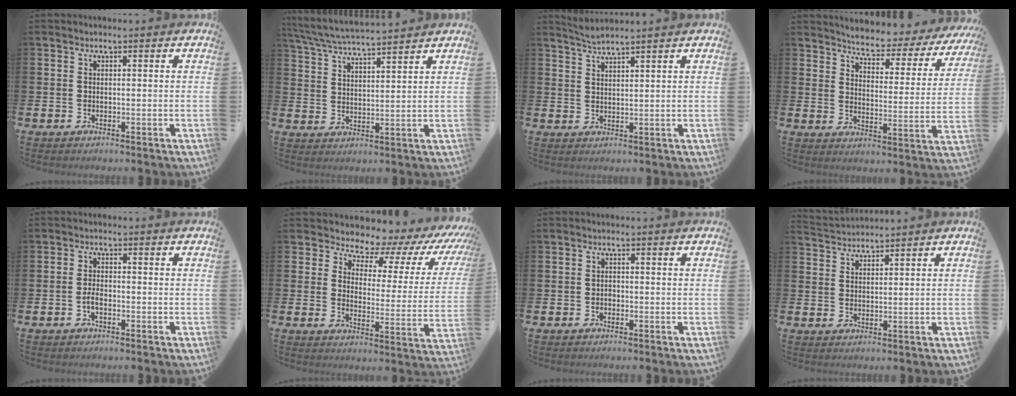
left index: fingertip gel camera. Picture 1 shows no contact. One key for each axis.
{"total": 5.9, "fx": 5.7, "fy": 0.3, "fz": 1.3, "tx": -0.048, "ty": -0.032, "tz": 0.102}
{"total": 2.7, "fx": 2.7, "fy": -0.2, "fz": 0.3, "tx": -0.014, "ty": -0.006, "tz": 0.050}
{"total": 4.8, "fx": 4.6, "fy": 0.7, "fz": 0.9, "tx": -0.041, "ty": -0.042, "tz": 0.071}
{"total": 1.7, "fx": -0.7, "fy": 0.8, "fz": 1.3, "tx": -0.027, "ty": 0.003, "tz": -0.014}
{"total": 6.0, "fx": 5.3, "fy": 2.8, "fz": 0.8, "tx": -0.036, "ty": -0.058, "tz": 0.083}
{"total": 0.6, "fx": -0.3, "fy": 0.5, "fz": 0.1, "tx": -0.005, "ty": 0.003, "tz": -0.008}
{"total": 2.8, "fx": 2.7, "fy": 0.3, "fz": -0.2, "tx": 0.002, "ty": -0.014, "tz": 0.050}